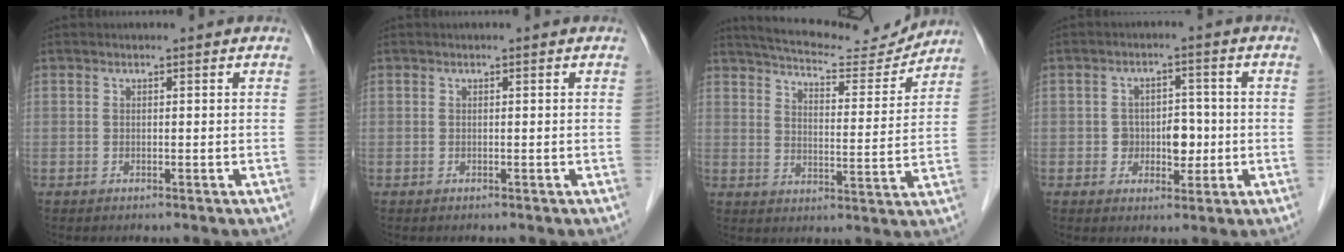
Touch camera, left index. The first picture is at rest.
{"total": 0.0}
{"total": 15.0, "force": [14.2, 2.3, 4.4], "torque": [-0.069, -0.004, 0.197]}
{"total": 4.9, "force": [-0.7, 3.3, 3.5], "torque": [-0.048, 0.011, -0.006]}